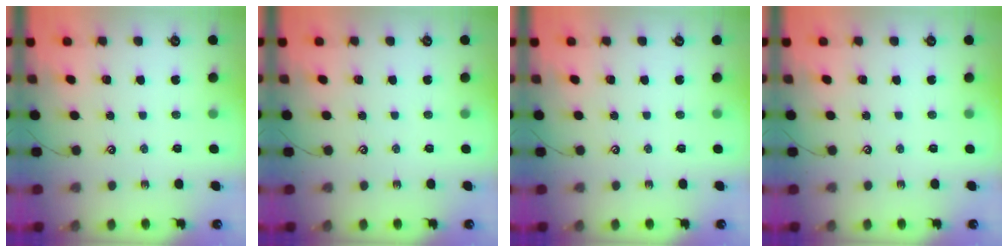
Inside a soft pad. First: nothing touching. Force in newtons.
{"total": 0.0}
{"total": 0.0}
{"total": 0.0}